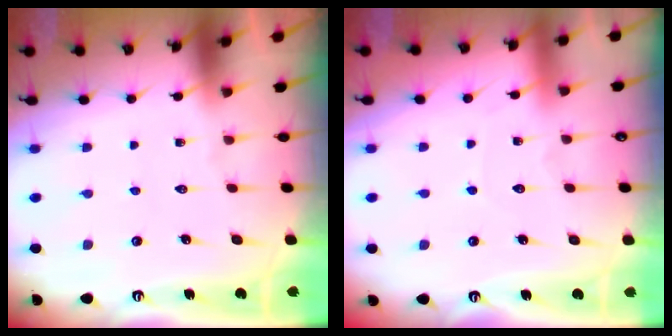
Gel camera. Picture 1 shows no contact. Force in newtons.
{"total": 3.0, "press": 3.0, "slide": 0.4}